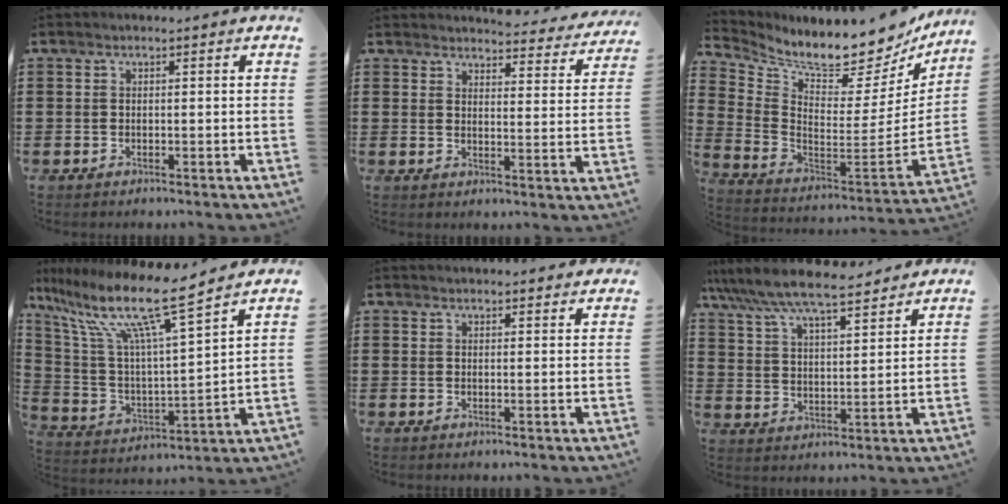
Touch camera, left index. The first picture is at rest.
{"total": 3.9, "force": [3.9, 0.2, 0.4], "torque": [-0.008, -0.031, 0.065]}
{"total": 8.3, "force": [7.9, 0.4, 2.5], "torque": [-0.068, -0.090, 0.123]}
{"total": 13.5, "force": [9.5, 1.2, 9.6], "torque": [-0.223, -0.058, 0.150]}
{"total": 1.7, "force": [1.6, 0.1, 0.3], "torque": [-0.010, 0.002, 0.032]}
{"total": 7.1, "force": [6.5, 0.3, 2.7], "torque": [-0.080, -0.036, 0.111]}